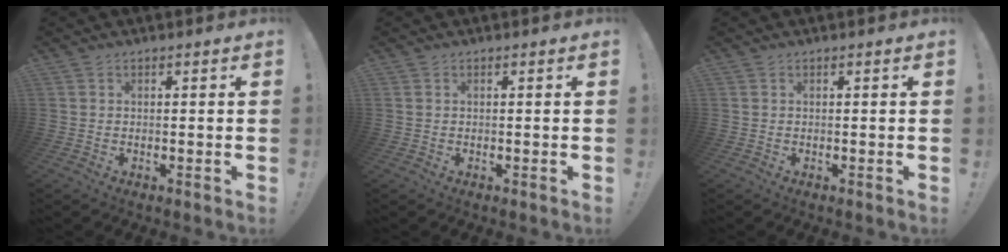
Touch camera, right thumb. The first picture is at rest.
{"total": 0.0}
{"total": 0.0}